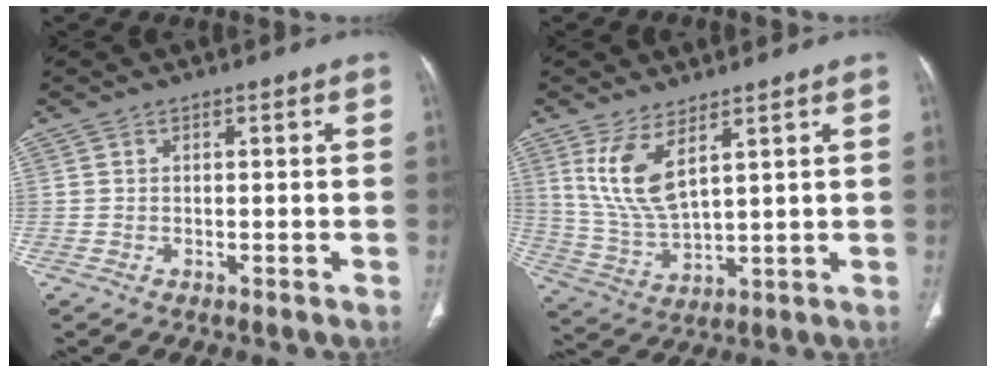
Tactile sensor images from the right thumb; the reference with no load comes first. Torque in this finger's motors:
{"motor_torque": [0.07, 0.53, 1.11, 0.30, 0.09]}